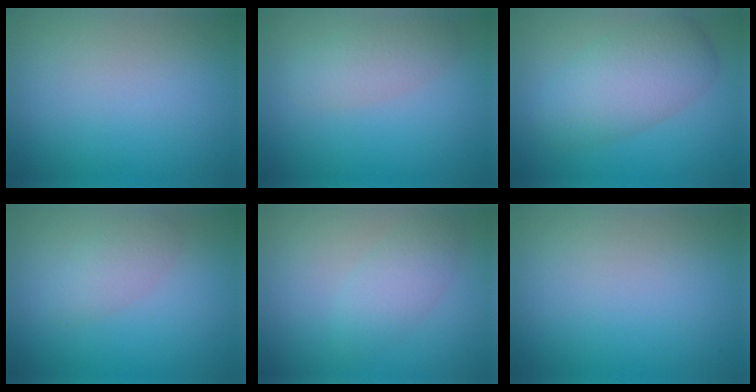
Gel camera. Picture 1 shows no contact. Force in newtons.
{"total": 2.5, "press": 2.5, "slide": 0.1}
{"total": 5.9, "press": 5.9, "slide": 0.0}
{"total": 2.1, "press": 2.1, "slide": 0.1}
{"total": 2.4, "press": 2.4, "slide": 0.0}
{"total": 0.0}